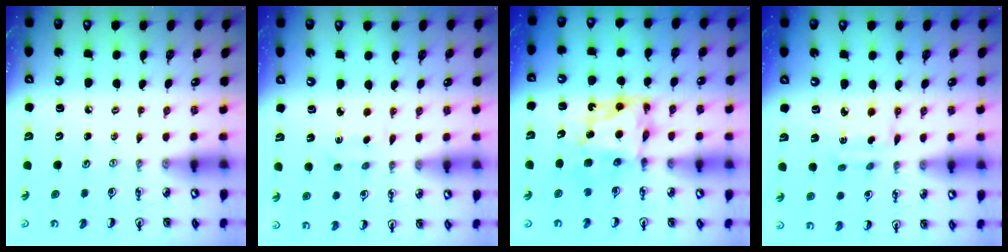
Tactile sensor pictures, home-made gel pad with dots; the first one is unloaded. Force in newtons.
{"total": 0.9, "press": 0.9, "slide": 0.2}
{"total": 7.4, "press": 7.4, "slide": 0.6}
{"total": 2.5, "press": 2.5, "slide": 0.1}